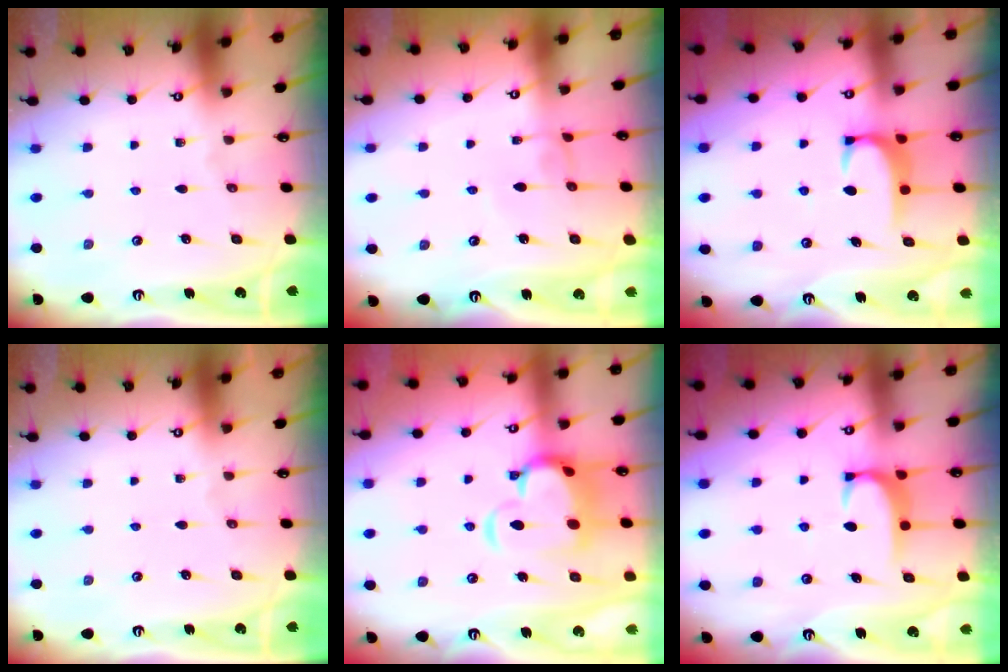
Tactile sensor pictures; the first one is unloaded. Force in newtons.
{"total": 2.9, "press": 2.9, "slide": 0.1}
{"total": 2.0, "press": 1.9, "slide": 0.6}
{"total": 0.0}
{"total": 8.9, "press": 8.7, "slide": 1.8}
{"total": 1.8, "press": 1.7, "slide": 0.5}